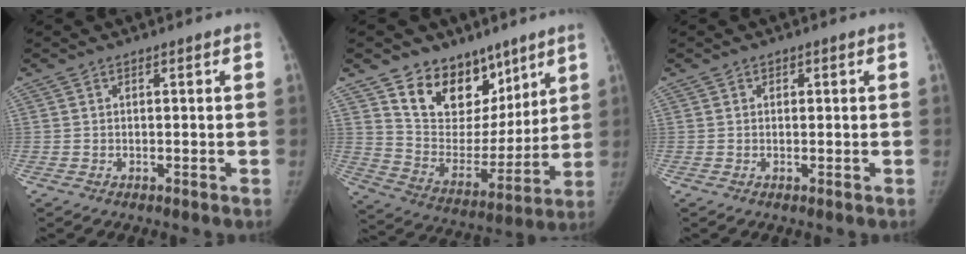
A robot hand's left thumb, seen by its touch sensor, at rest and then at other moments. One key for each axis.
{"total": 16.8, "fx": 11.1, "fy": 10.9, "fz": 6.3, "tx": -0.044, "ty": -0.071, "tz": 0.202}
{"total": 0.6, "fx": 0.3, "fy": 0.5, "fz": 0.2, "tx": 0.003, "ty": -0.001, "tz": 0.003}